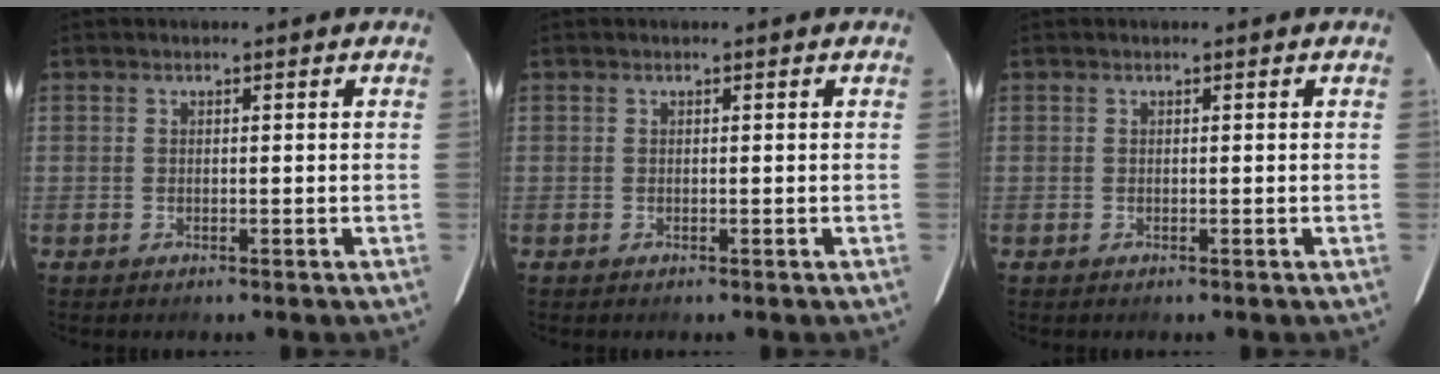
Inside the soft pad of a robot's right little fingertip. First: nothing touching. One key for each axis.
{"total": 0.0}
{"total": 0.0}